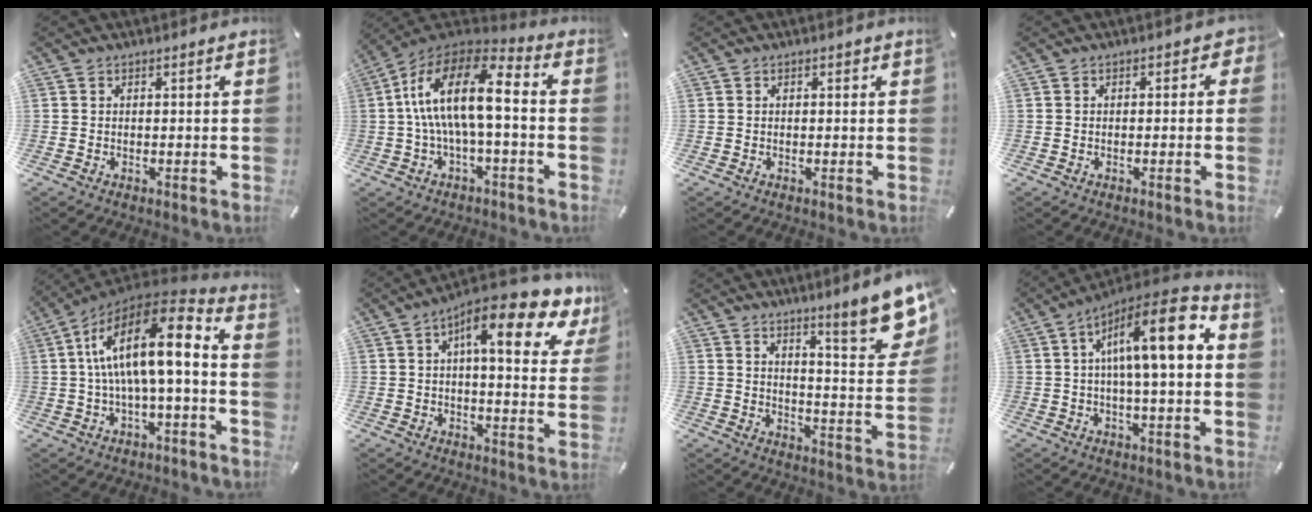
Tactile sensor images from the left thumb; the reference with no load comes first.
{"total": 16.1, "force": [0.4, 6.2, 14.8], "torque": [-0.300, -0.001, 0.002]}
{"total": 0.7, "force": [0.2, 0.4, 0.5], "torque": [-0.010, 0.004, 0.002]}
{"total": 1.8, "force": [-0.7, 1.2, 1.1], "torque": [-0.013, 0.004, -0.017]}
{"total": 17.6, "force": [1.8, 5.9, 16.5], "torque": [-0.294, -0.016, 0.024]}
{"total": 14.6, "force": [7.4, 4.6, 11.7], "torque": [-0.172, -0.040, 0.115]}
{"total": 12.3, "force": [8.8, 1.7, 8.4], "torque": [-0.114, -0.072, 0.144]}
{"total": 15.4, "force": [3.3, 3.9, 14.5], "torque": [-0.227, -0.017, 0.048]}